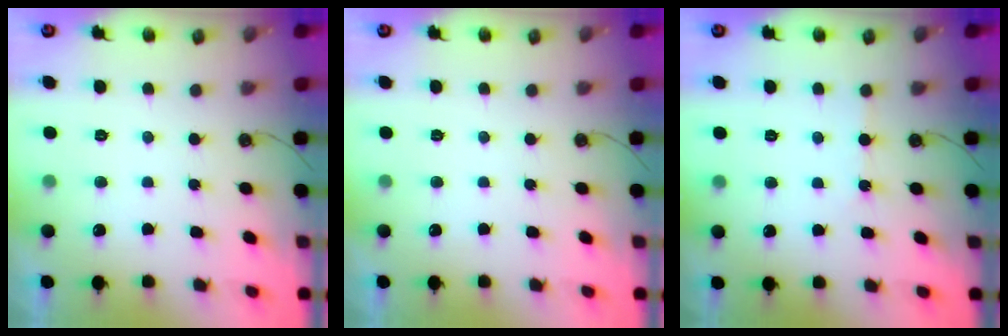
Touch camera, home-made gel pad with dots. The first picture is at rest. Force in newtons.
{"total": 0.0}
{"total": 2.8, "press": 2.8, "slide": 0.4}